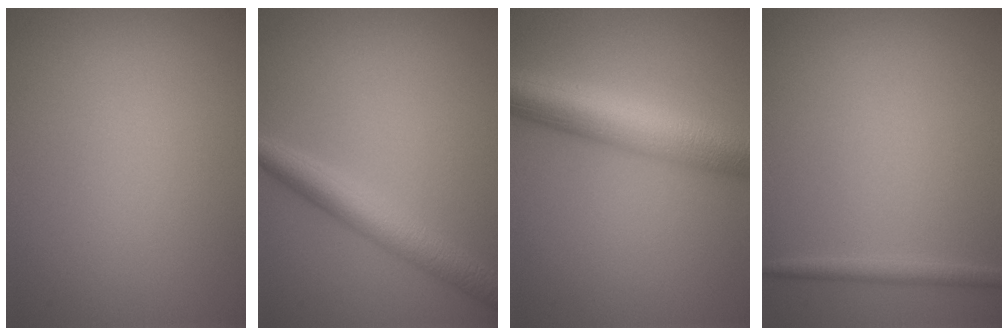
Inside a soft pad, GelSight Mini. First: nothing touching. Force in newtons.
{"total": 3.7, "press": 3.7, "slide": 0.2}
{"total": 8.5, "press": 8.5, "slide": 0.3}
{"total": 1.3, "press": 1.3, "slide": 0.1}